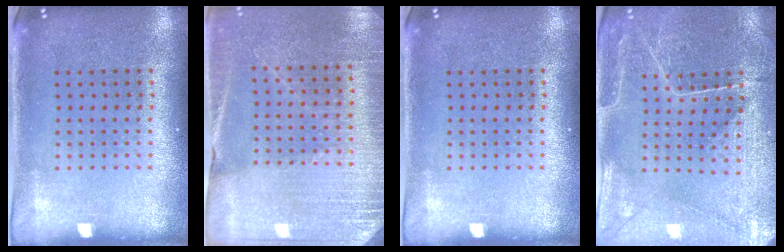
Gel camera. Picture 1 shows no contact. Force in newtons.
{"total": 2.7, "press": 2.6, "slide": 0.3}
{"total": 0.0}
{"total": 1.1, "press": 1.0, "slide": 0.4}